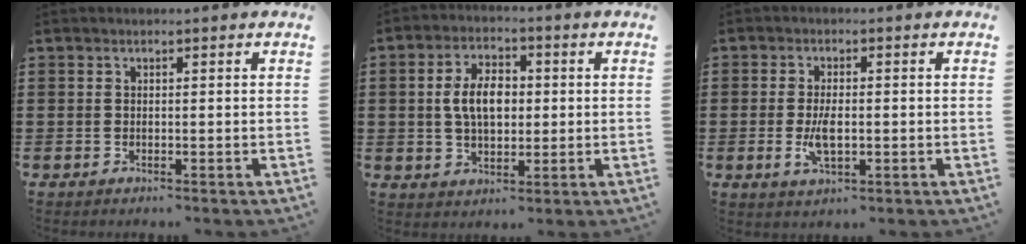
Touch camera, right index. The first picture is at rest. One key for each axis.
{"total": 6.9, "fx": 0.3, "fy": 4.1, "fz": 5.6, "tx": -0.119, "ty": 0.007, "tz": -0.003}
{"total": 4.4, "fx": -0.6, "fy": 1.9, "fz": 4.0, "tx": -0.084, "ty": -0.003, "tz": -0.014}